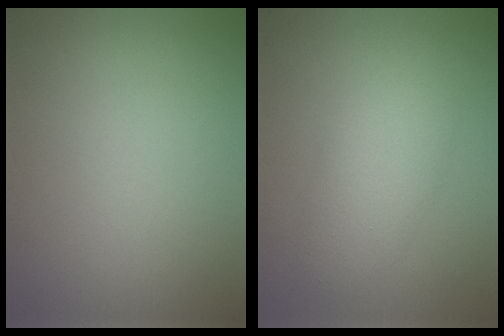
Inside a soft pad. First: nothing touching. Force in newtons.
{"total": 3.8, "press": 3.8, "slide": 0.1}